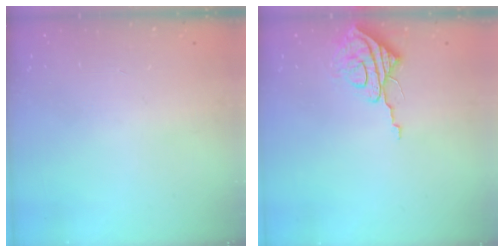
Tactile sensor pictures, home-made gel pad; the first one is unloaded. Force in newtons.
{"total": 8.5, "press": 8.4, "slide": 0.6}